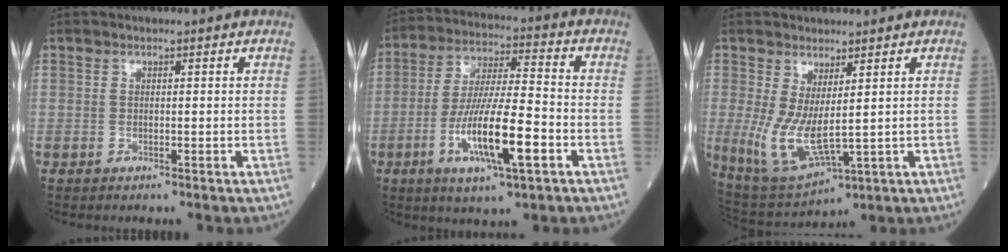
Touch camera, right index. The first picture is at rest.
{"total": 13.3, "force": [-4.6, 2.0, 12.4], "torque": [-0.234, -0.010, -0.081]}
{"total": 8.6, "force": [0.1, 2.7, 8.2], "torque": [-0.175, -0.018, 0.026]}